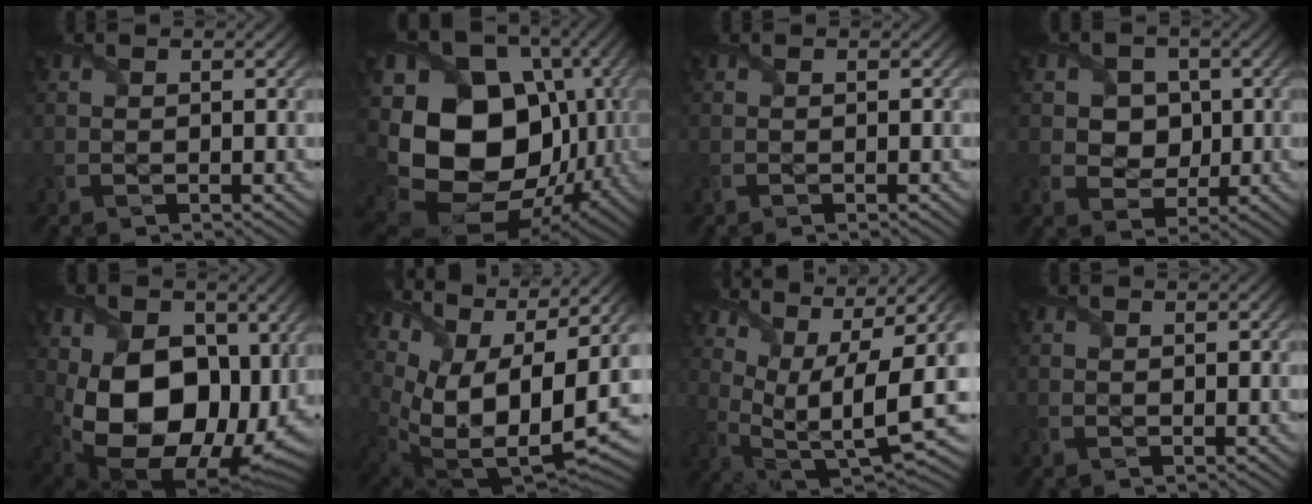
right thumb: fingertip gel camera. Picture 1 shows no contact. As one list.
[{"total": 19.4, "force": [-0.8, 15.2, 12.1], "torque": [-0.268, -0.038, 0.012]}, {"total": 0.0}, {"total": 5.4, "force": [1.0, 4.7, 2.4], "torque": [-0.066, -0.005, 0.011]}, {"total": 17.1, "force": [0.9, 12.1, 12.0], "torque": [-0.212, -0.047, 0.029]}, {"total": 15.4, "force": [5.2, 7.1, 12.6], "torque": [-0.256, -0.004, 0.125]}, {"total": 14.6, "force": [4.1, 5.1, 13.0], "torque": [-0.253, 0.001, 0.083]}, {"total": 0.0}]